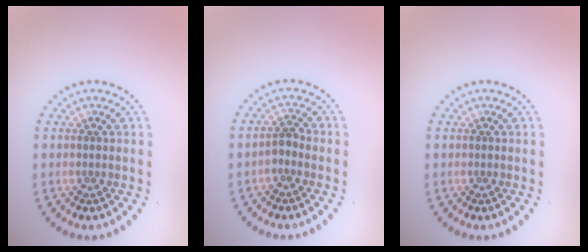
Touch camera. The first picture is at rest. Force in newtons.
{"total": 1.3, "press": 1.0, "slide": 0.7}
{"total": 0.0}